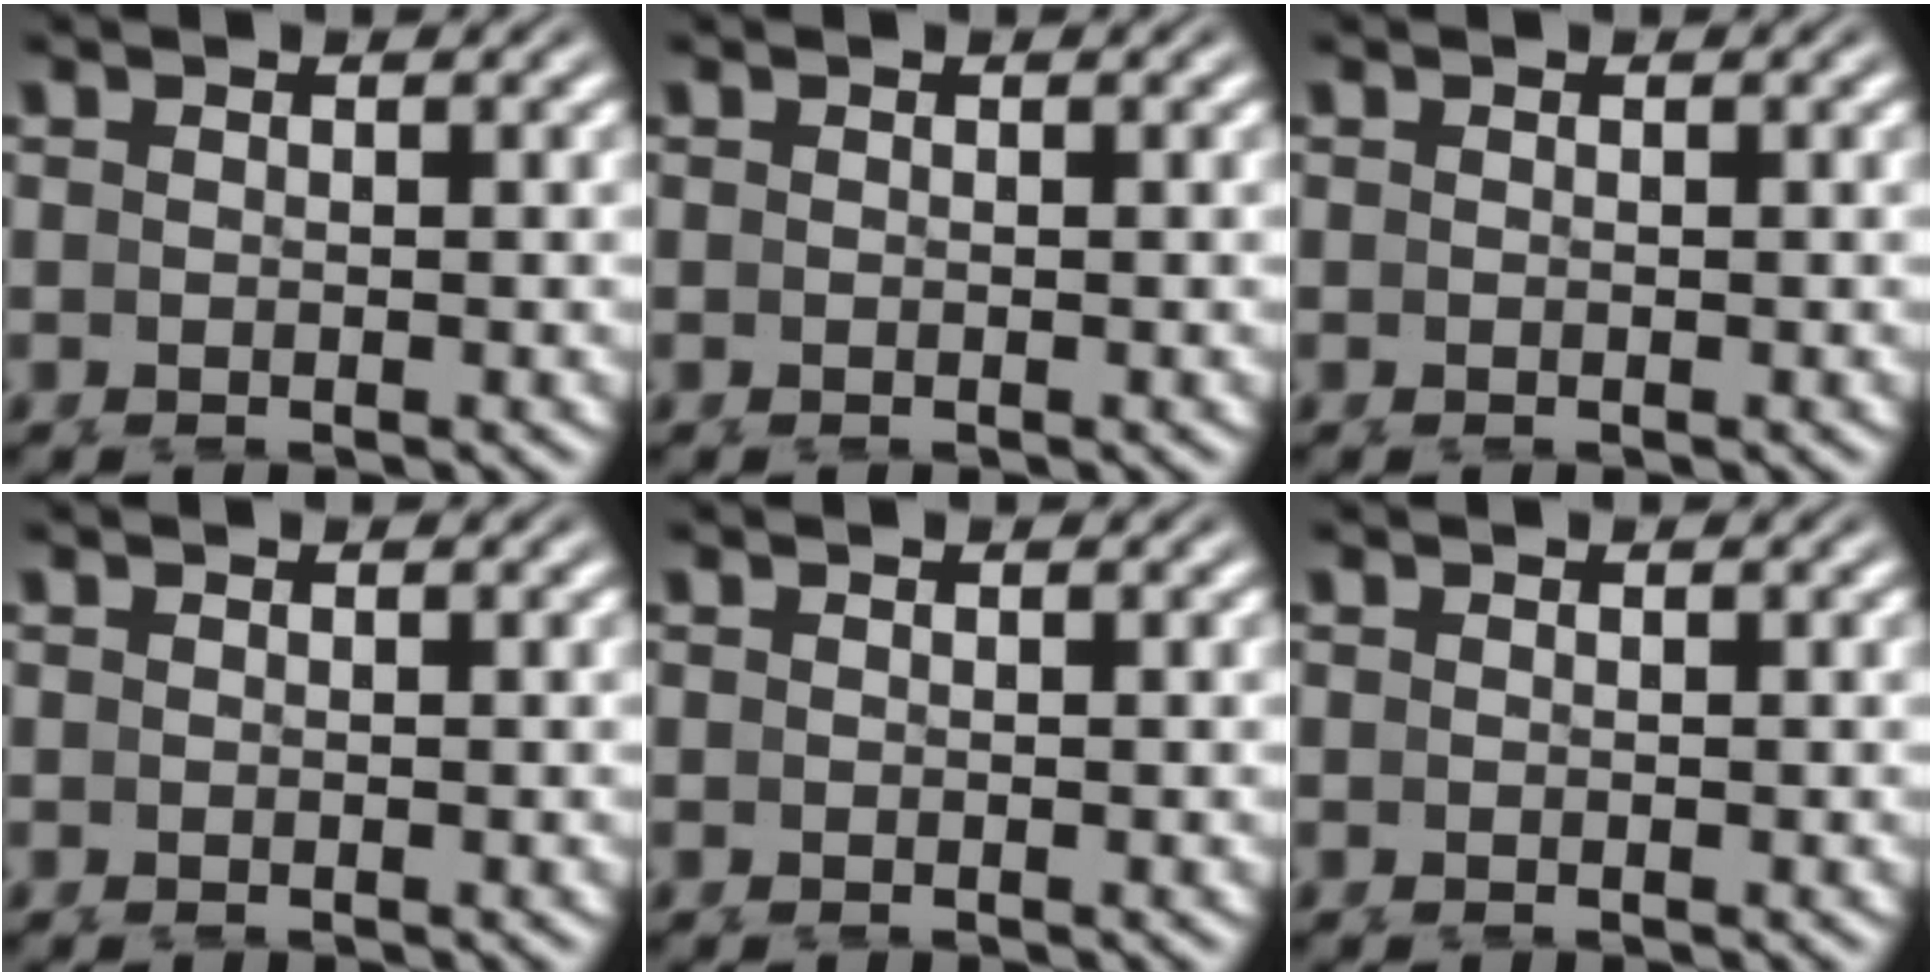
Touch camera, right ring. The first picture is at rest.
{"total": 0.0}
{"total": 0.0}
{"total": 0.0}
{"total": 0.0}
{"total": 0.0}